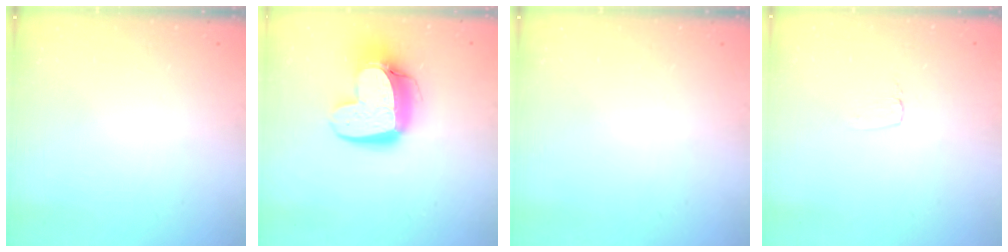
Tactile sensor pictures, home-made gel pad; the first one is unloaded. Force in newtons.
{"total": 15.5, "press": 15.5, "slide": 1.2}
{"total": 0.0}
{"total": 3.4, "press": 3.4, "slide": 0.3}